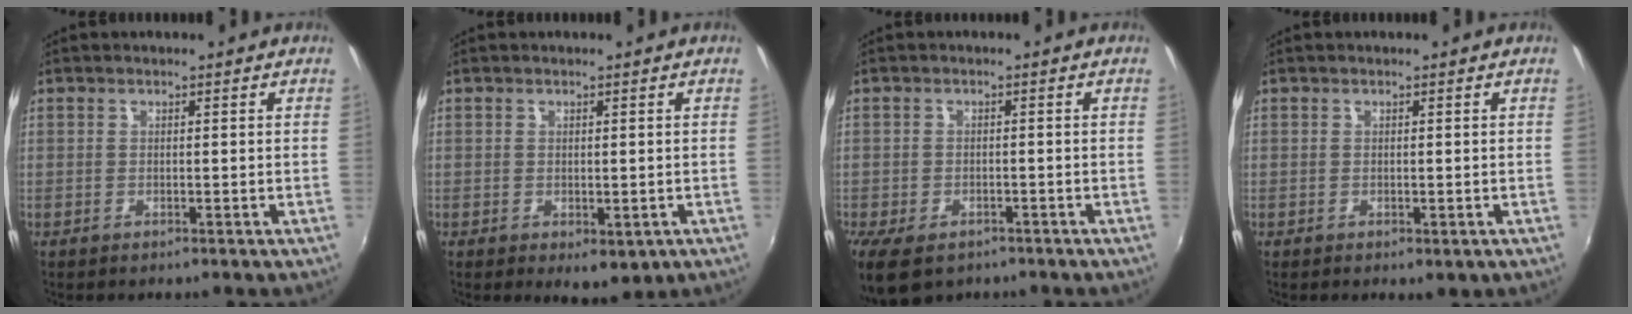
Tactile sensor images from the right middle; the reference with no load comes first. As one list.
[{"total": 3.3, "force": [-0.7, 2.1, 2.5], "torque": [-0.038, -0.014, -0.006]}, {"total": 7.8, "force": [-5.1, 4.2, 4.2], "torque": [-0.103, -0.034, -0.085]}, {"total": 0.8, "force": [0.0, 0.4, 0.6], "torque": [-0.010, -0.003, 0.000]}]